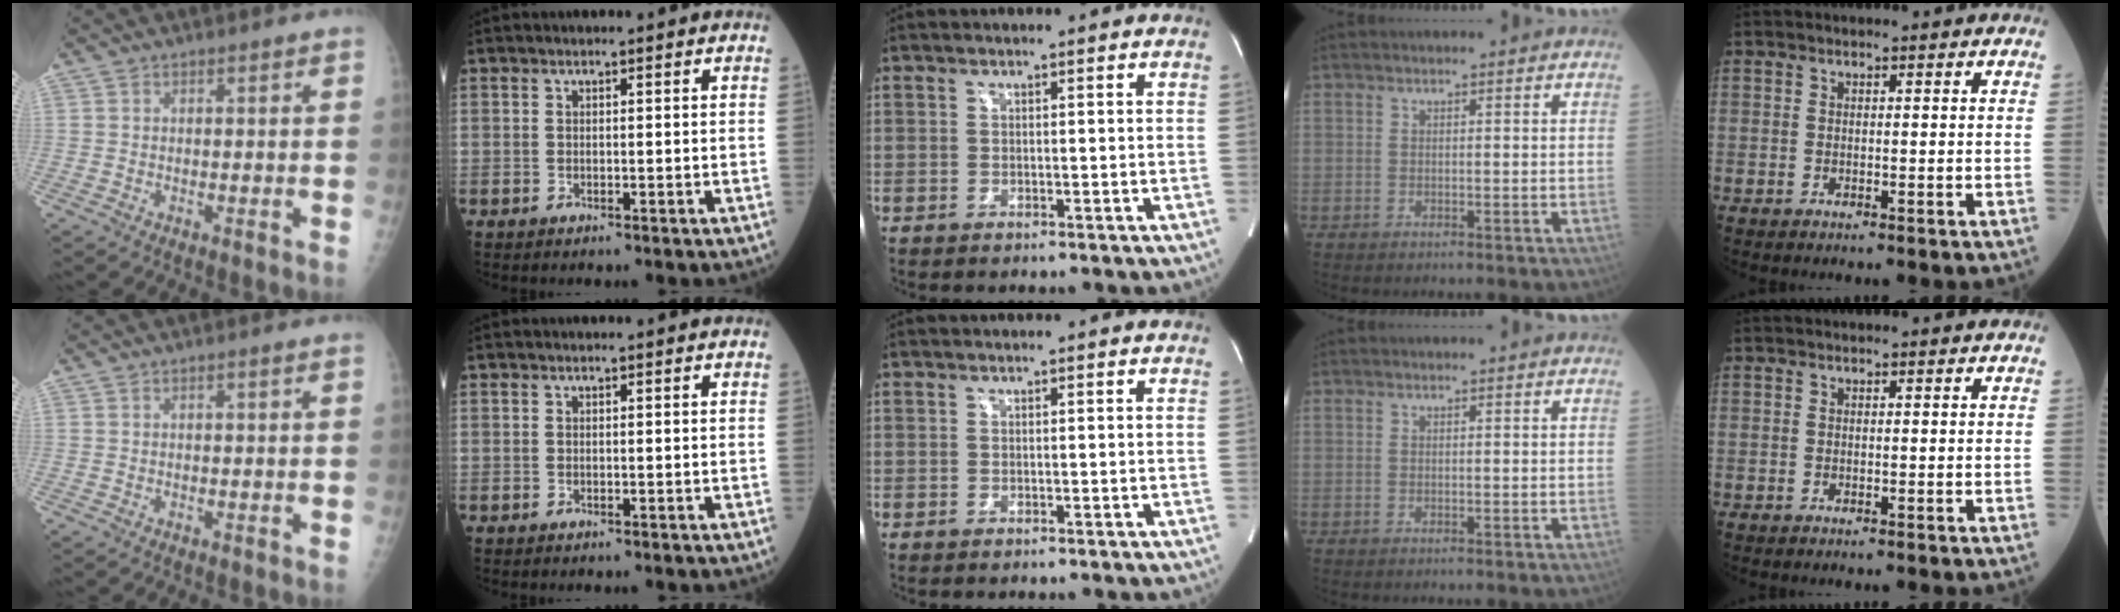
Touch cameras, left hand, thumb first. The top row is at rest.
{}